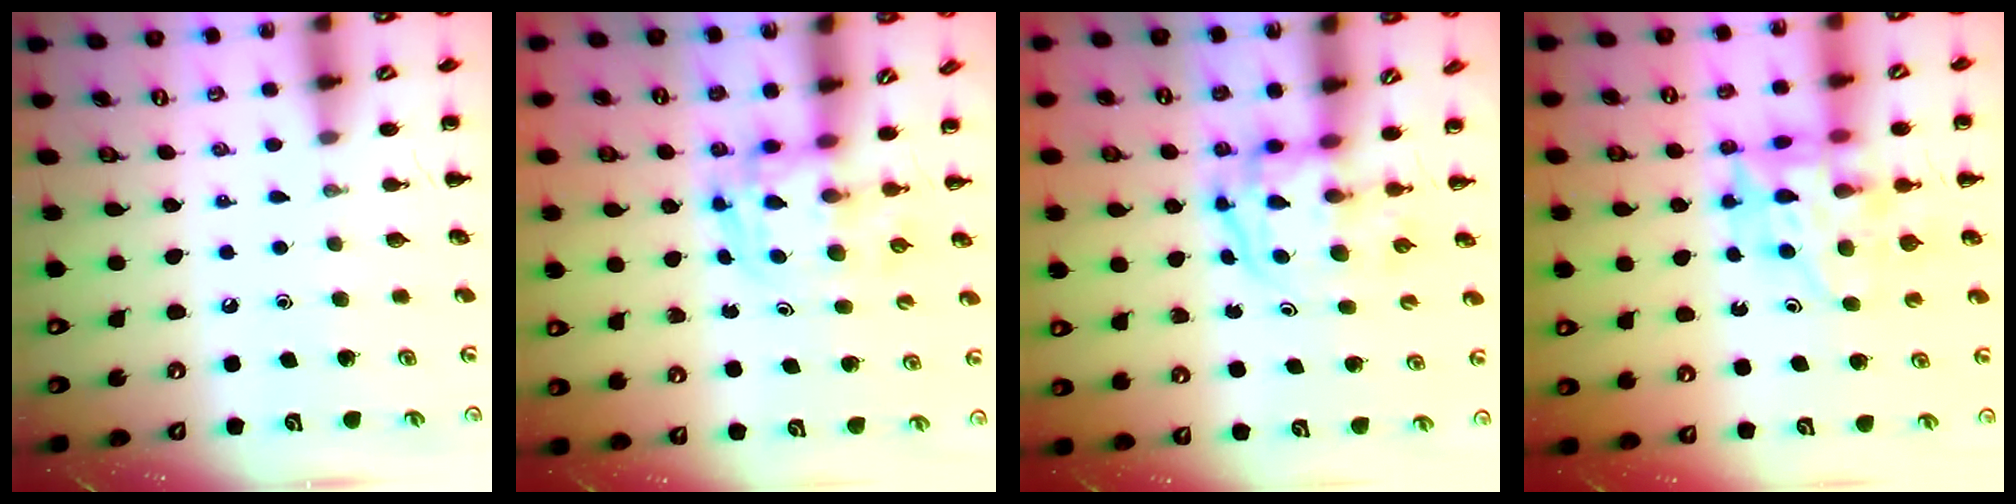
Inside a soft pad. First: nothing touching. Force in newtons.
{"total": 3.7, "press": 3.6, "slide": 0.6}
{"total": 3.8, "press": 3.7, "slide": 0.6}
{"total": 12.0, "press": 11.5, "slide": 3.3}